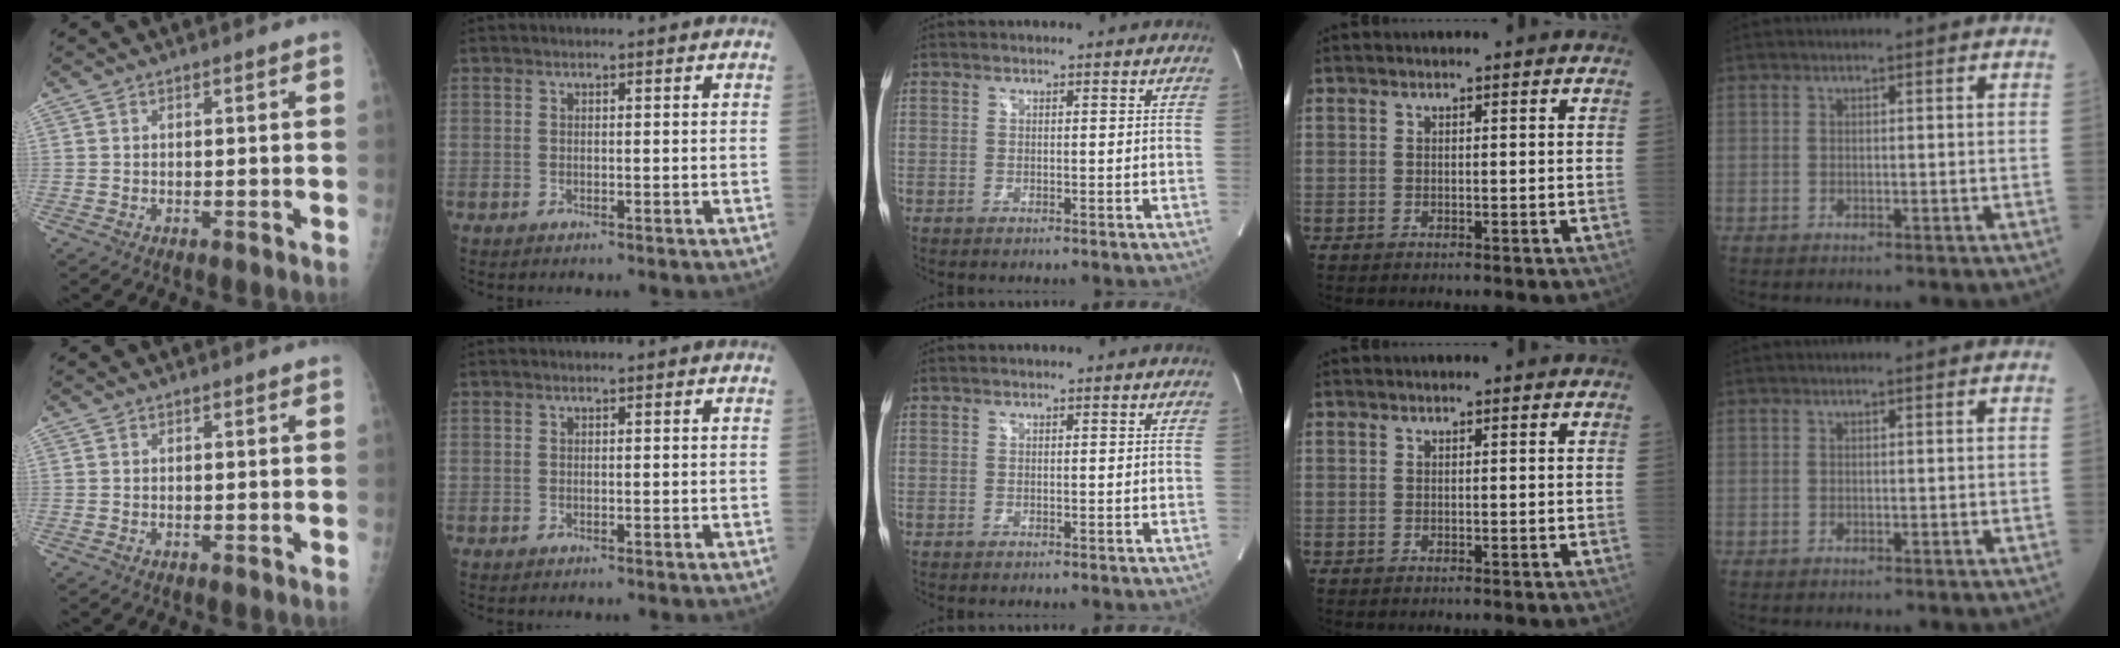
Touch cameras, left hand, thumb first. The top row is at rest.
{}